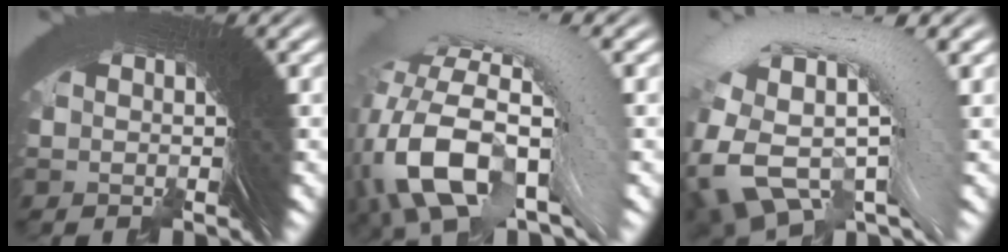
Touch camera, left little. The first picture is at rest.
{"total": 22.1, "force": [0.2, -9.0, -20.2], "torque": [0.257, 0.031, -0.012]}
{"total": 22.5, "force": [0.1, -8.6, -20.7], "torque": [0.272, 0.041, -0.024]}